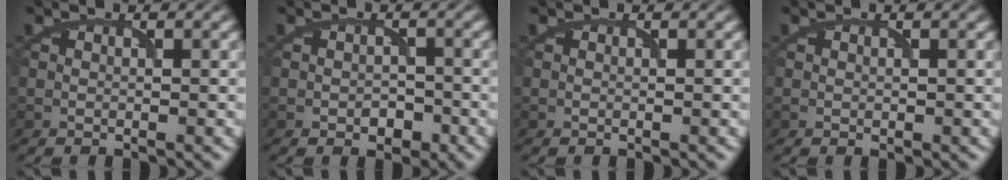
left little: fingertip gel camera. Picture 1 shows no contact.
{"total": 1.8, "force": [-0.8, 1.2, 1.0], "torque": [-0.014, -0.003, -0.013]}
{"total": 0.0}
{"total": 0.0}